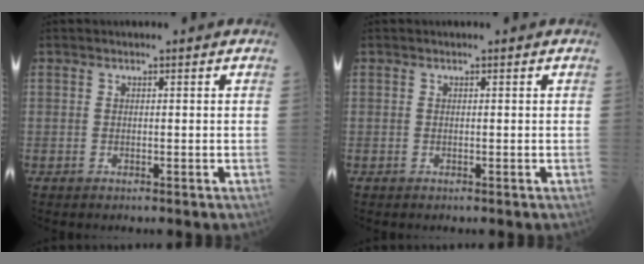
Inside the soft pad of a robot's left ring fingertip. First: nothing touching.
{"total": 0.0}